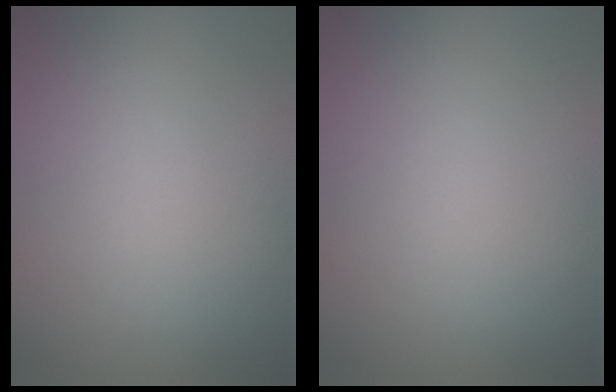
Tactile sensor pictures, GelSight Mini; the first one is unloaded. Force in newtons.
{"total": 0.0}